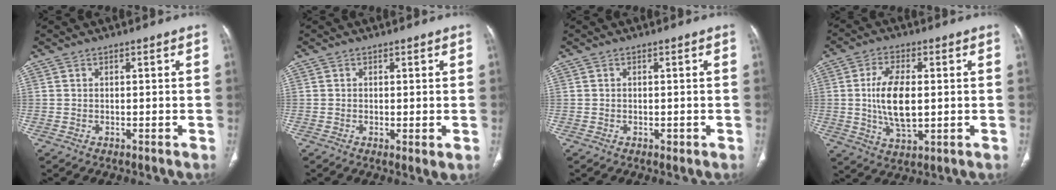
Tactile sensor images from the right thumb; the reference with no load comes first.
{"total": 1.8, "force": [-0.2, 0.5, 1.7], "torque": [-0.034, -0.008, -0.003]}
{"total": 0.6, "force": [-0.2, 0.4, 0.3], "torque": [-0.003, 0.001, -0.001]}
{"total": 10.7, "force": [0.3, 5.2, 9.4], "torque": [-0.178, -0.006, 0.012]}